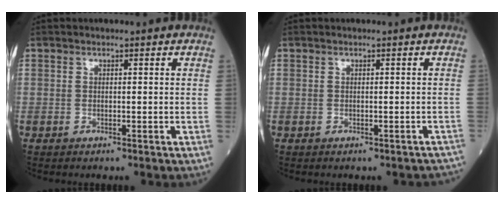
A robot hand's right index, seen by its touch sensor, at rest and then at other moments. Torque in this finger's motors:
{"motor_torque": [-0.22, 0.04, -0.30, -0.12]}